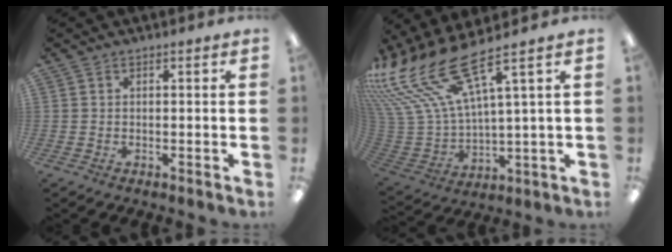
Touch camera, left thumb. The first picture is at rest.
{"total": 20.2, "force": [13.2, 7.3, 13.4], "torque": [-0.287, -0.094, 0.232]}